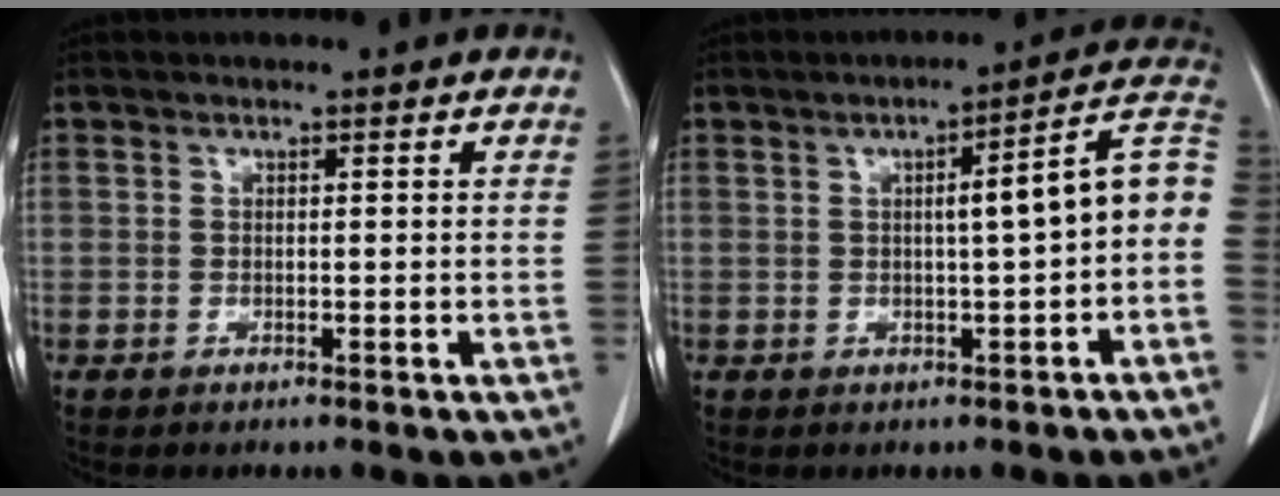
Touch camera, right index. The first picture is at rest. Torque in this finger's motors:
{"motor_torque": [0.95, 0.05, 0.26, 0.10]}